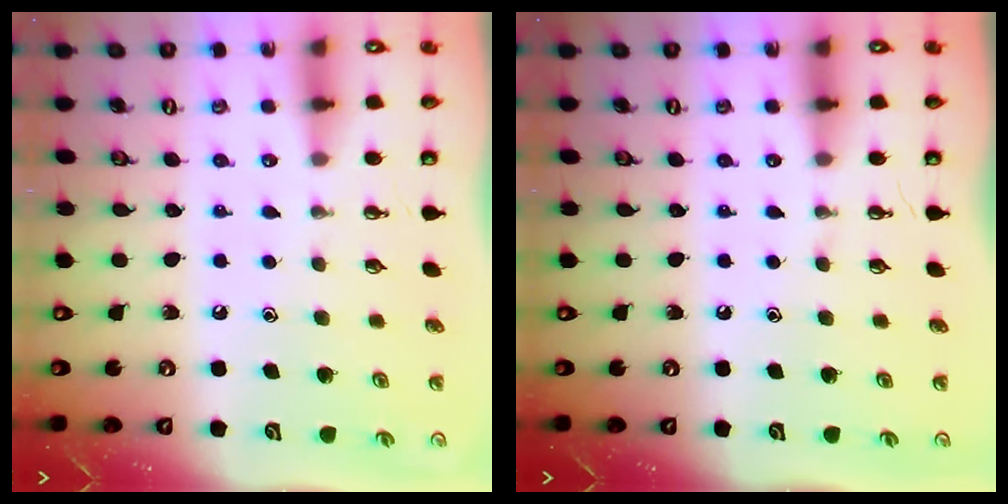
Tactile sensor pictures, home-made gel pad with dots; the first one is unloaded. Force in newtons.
{"total": 0.0}